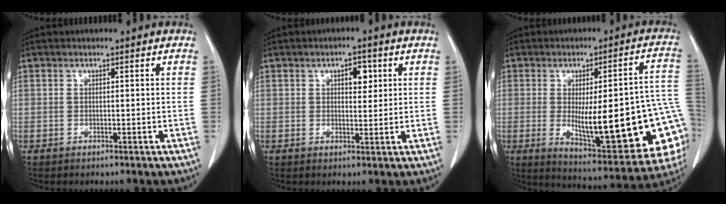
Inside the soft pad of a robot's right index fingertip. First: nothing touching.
{"total": 3.3, "force": [1.3, 1.6, 2.6], "torque": [-0.038, 0.003, 0.017]}
{"total": 24.4, "force": [-3.9, 5.3, 23.5], "torque": [-0.245, 0.004, -0.030]}